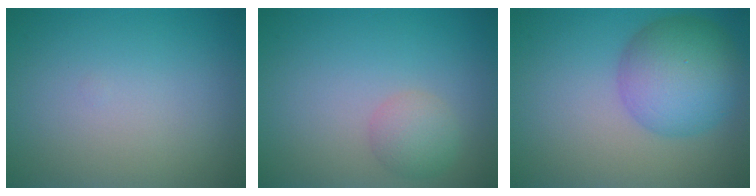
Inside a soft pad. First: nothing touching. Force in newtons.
{"total": 2.1, "press": 2.1, "slide": 0.1}
{"total": 6.9, "press": 6.9, "slide": 0.3}